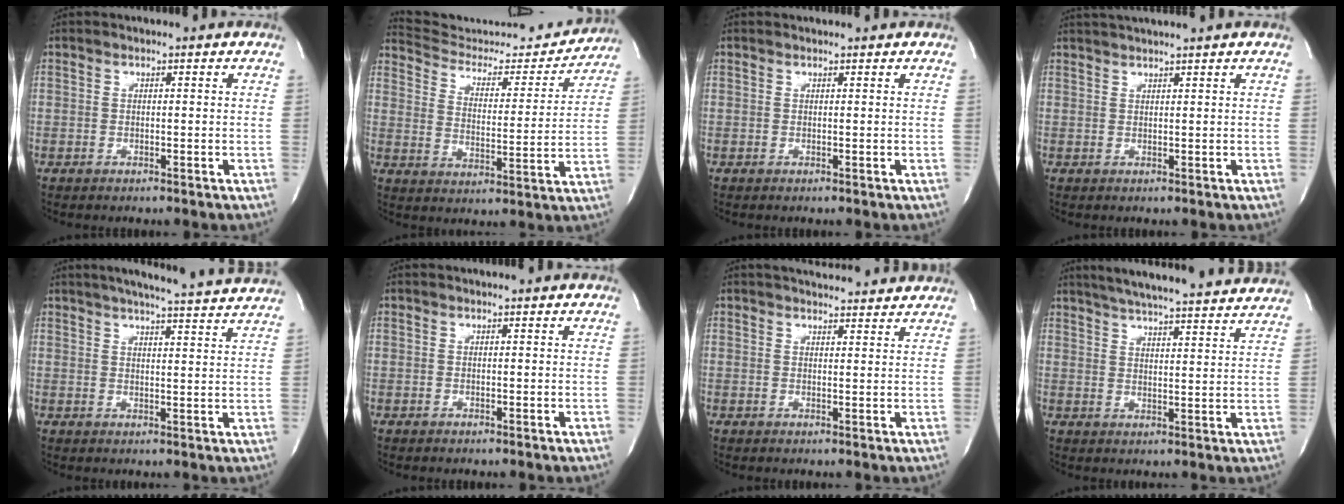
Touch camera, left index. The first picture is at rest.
{"total": 18.0, "force": [17.5, 2.7, 3.1], "torque": [-0.044, -0.036, 0.247]}
{"total": 1.1, "force": [1.0, 0.2, 0.1], "torque": [-0.011, 0.008, 0.013]}
{"total": 4.1, "force": [3.7, -1.0, 1.6], "torque": [-0.025, 0.018, 0.060]}
{"total": 13.6, "force": [12.4, -0.3, 5.6], "torque": [-0.096, -0.010, 0.151]}
{"total": 0.8, "force": [0.8, 0.1, 0.0], "torque": [-0.011, 0.006, 0.008]}
{"total": 9.1, "force": [8.6, 1.7, 2.4], "torque": [-0.034, 0.012, 0.099]}
{"total": 21.8, "force": [19.9, 1.5, 8.8], "torque": [-0.145, -0.006, 0.255]}